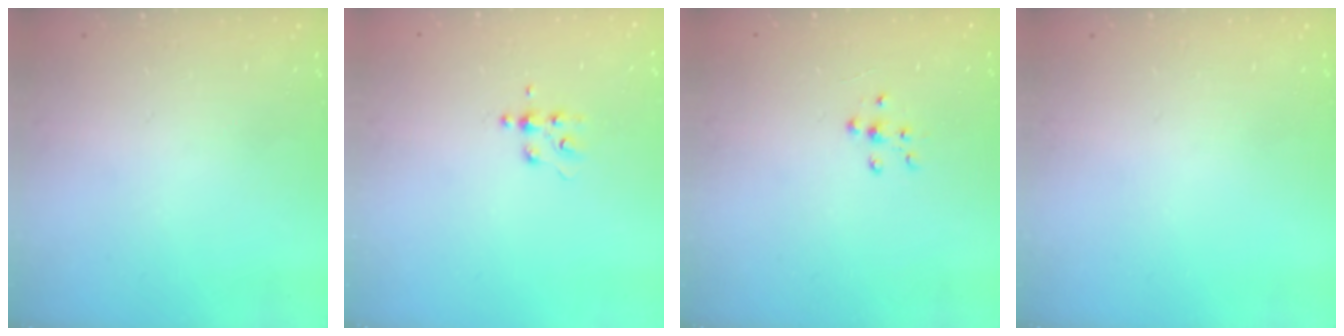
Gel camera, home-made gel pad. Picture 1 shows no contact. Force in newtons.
{"total": 4.3, "press": 4.3, "slide": 0.5}
{"total": 6.8, "press": 6.8, "slide": 0.9}
{"total": 0.0}